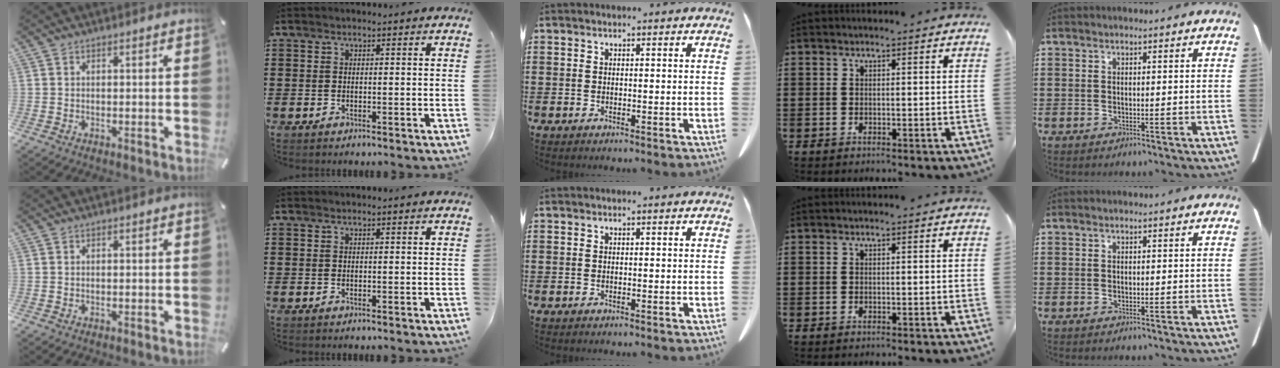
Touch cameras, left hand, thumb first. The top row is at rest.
{}